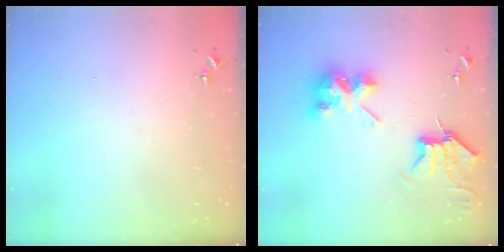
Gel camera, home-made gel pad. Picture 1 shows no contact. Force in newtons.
{"total": 9.7, "press": 9.6, "slide": 1.1}